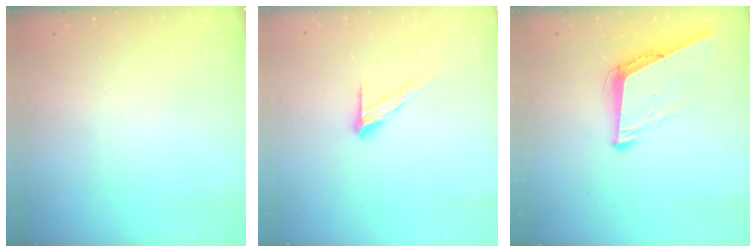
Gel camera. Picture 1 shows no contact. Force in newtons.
{"total": 8.7, "press": 8.7, "slide": 0.7}
{"total": 8.3, "press": 7.8, "slide": 3.1}